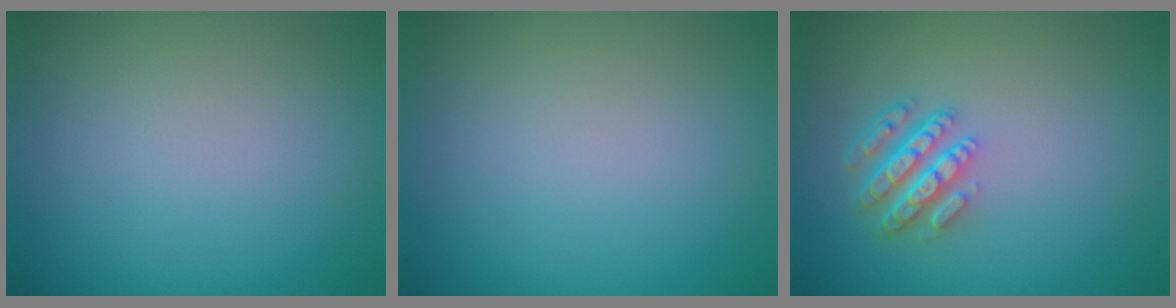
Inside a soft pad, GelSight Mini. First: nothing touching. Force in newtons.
{"total": 0.0}
{"total": 4.5, "press": 3.3, "slide": 3.0}